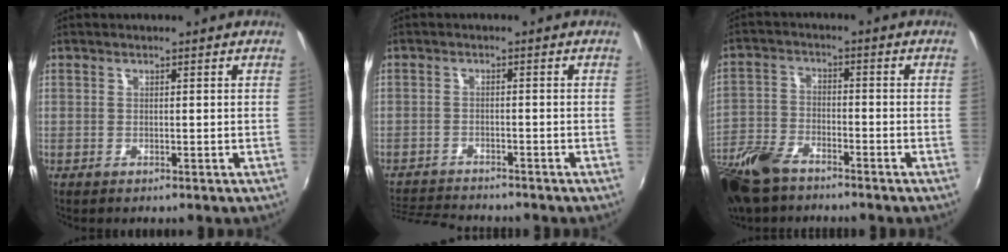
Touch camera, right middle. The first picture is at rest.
{"total": 8.1, "force": [-7.7, 1.3, 2.1], "torque": [-0.065, -0.011, -0.131]}
{"total": 13.3, "force": [-9.7, 5.8, 7.0], "torque": [-0.178, -0.018, -0.196]}